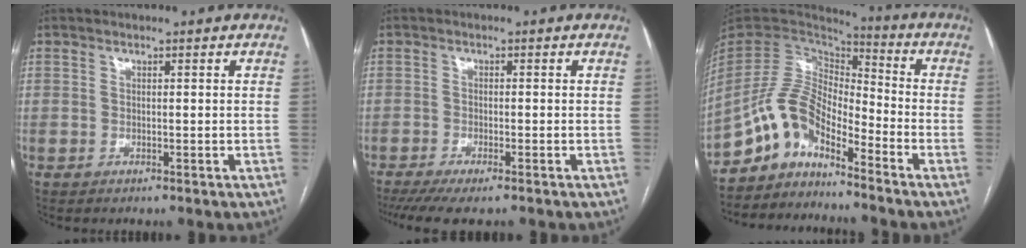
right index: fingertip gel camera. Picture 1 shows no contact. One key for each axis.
{"total": 7.5, "fx": -6.0, "fy": 1.3, "fz": 4.3, "tx": -0.062, "ty": -0.014, "tz": -0.095}
{"total": 9.6, "fx": -7.6, "fy": 3.3, "fz": 4.9, "tx": -0.097, "ty": 0.037, "tz": -0.146}